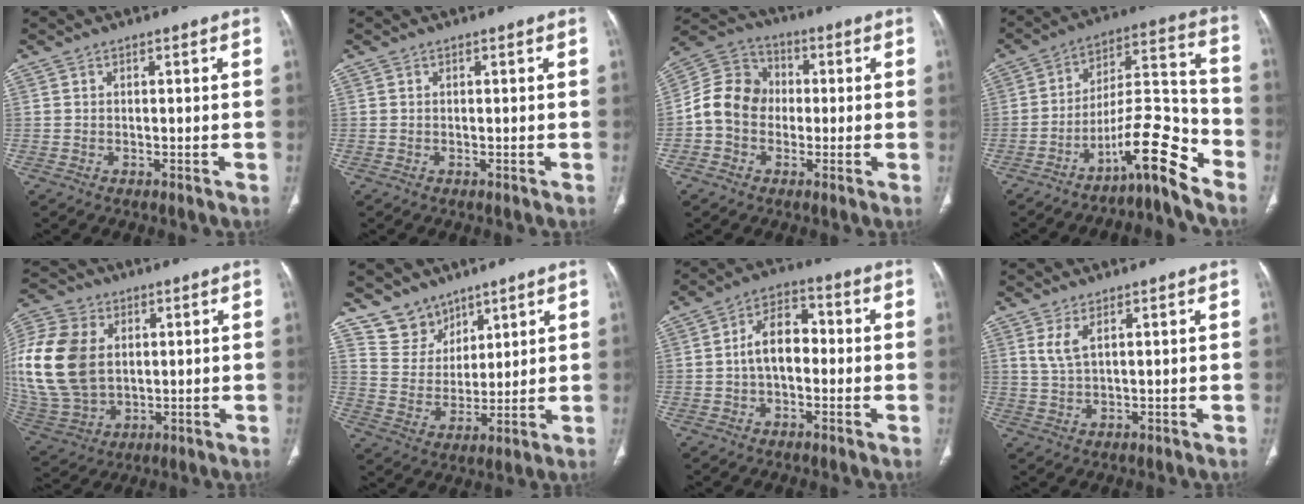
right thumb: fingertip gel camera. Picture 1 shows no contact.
{"total": 0.0}
{"total": 10.6, "force": [-1.0, 9.0, 5.5], "torque": [-0.090, 0.038, -0.030]}
{"total": 12.9, "force": [-8.9, 2.4, 9.1], "torque": [-0.144, 0.100, -0.149]}
{"total": 22.5, "force": [3.3, 15.9, 15.5], "torque": [-0.354, -0.004, 0.077]}
{"total": 8.3, "force": [6.5, 5.1, 0.7], "torque": [0.020, -0.057, 0.139]}
{"total": 8.5, "force": [-0.4, 5.3, 6.7], "torque": [-0.104, 0.031, -0.015]}
{"total": 3.6, "force": [1.8, 0.9, 3.0], "torque": [-0.072, -0.010, 0.048]}